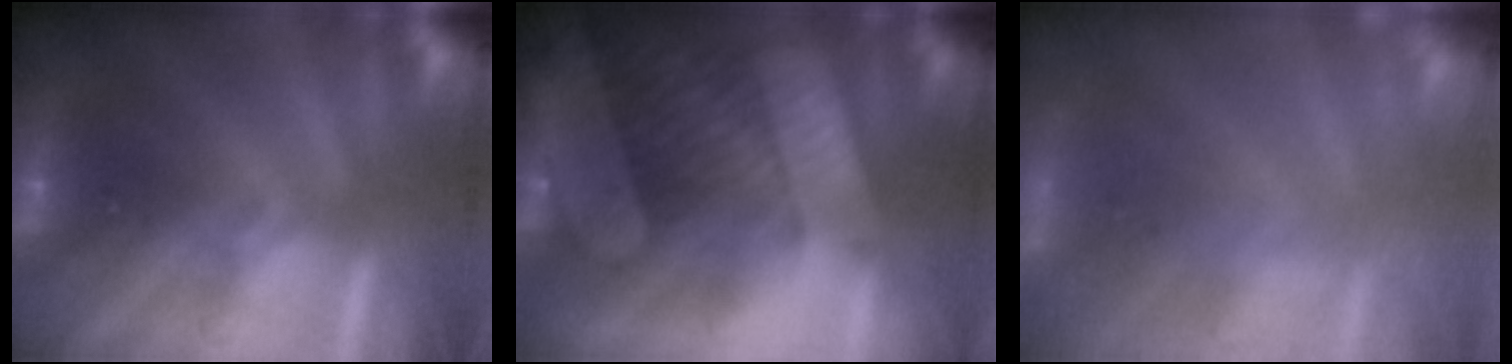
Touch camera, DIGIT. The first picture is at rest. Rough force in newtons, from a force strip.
{"total": 7.6}
{"total": 7.2}